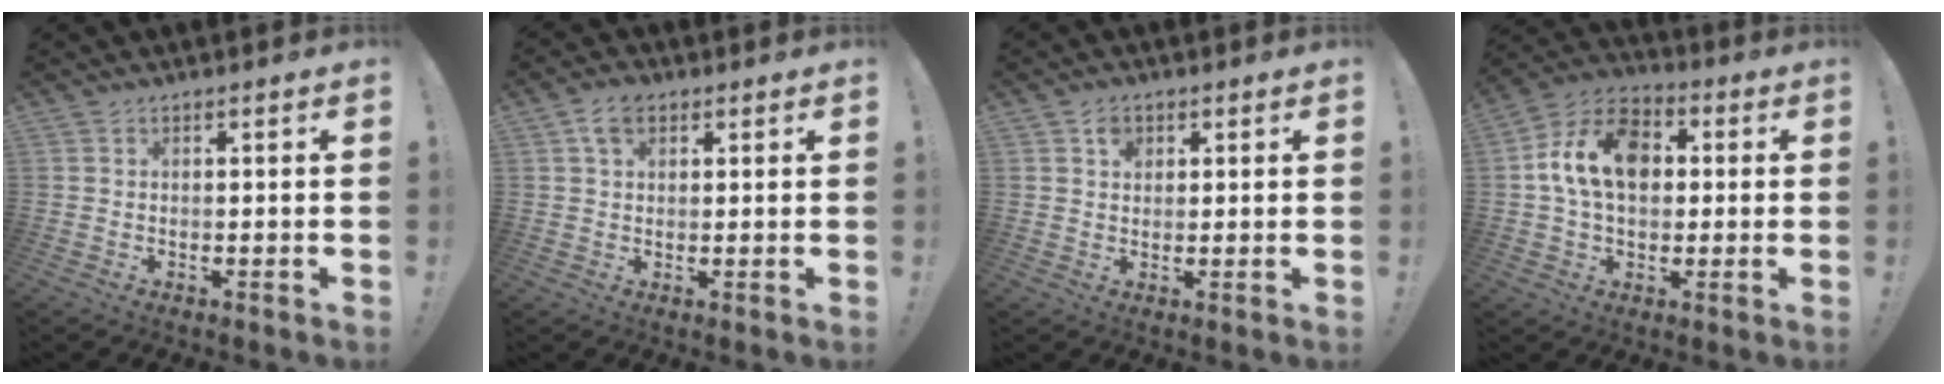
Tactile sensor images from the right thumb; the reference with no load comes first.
{"total": 5.3, "force": [2.5, 3.4, 3.3], "torque": [-0.053, 0.001, 0.047]}
{"total": 3.3, "force": [1.5, 2.7, 1.3], "torque": [-0.001, -0.008, 0.021]}
{"total": 15.5, "force": [2.4, 11.1, 10.6], "torque": [-0.165, 0.013, 0.048]}